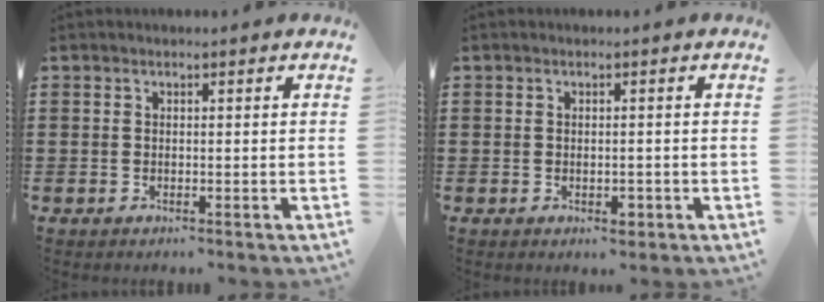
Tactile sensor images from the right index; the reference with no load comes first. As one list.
[{"total": 1.6, "force": [-0.5, 0.8, 1.3], "torque": [-0.025, 0.000, -0.009]}]